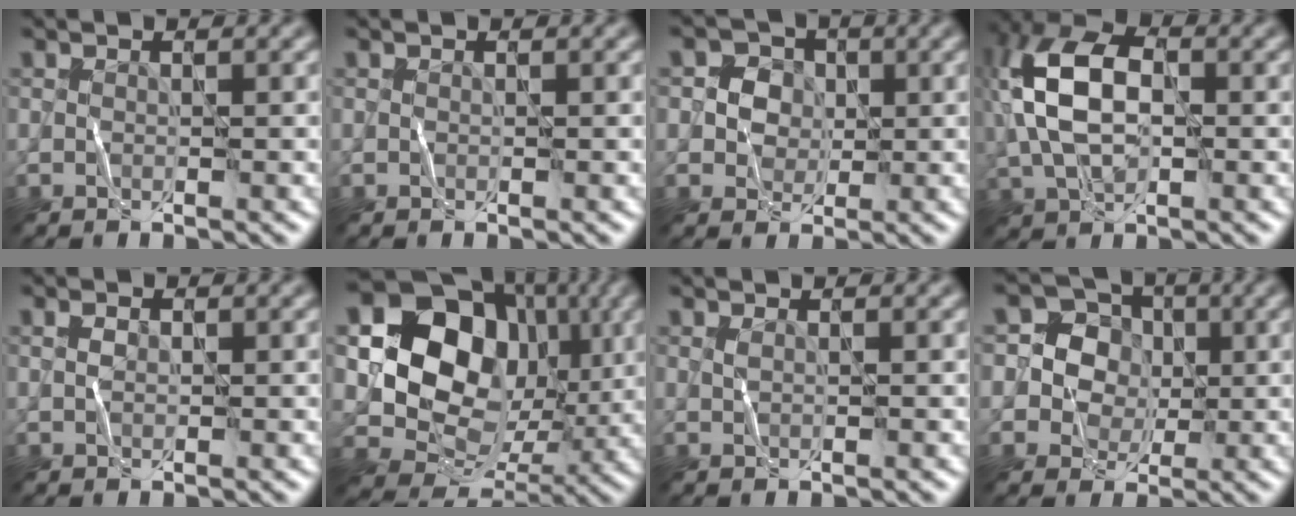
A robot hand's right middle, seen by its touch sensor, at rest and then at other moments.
{"total": 0.0}
{"total": 2.5, "force": [0.1, 2.4, 0.9], "torque": [-0.014, 0.002, -0.001]}
{"total": 9.3, "force": [0.4, 5.7, 7.3], "torque": [-0.179, 0.018, -0.001]}
{"total": 0.7, "force": [0.1, 0.6, 0.4], "torque": [-0.011, 0.001, 0.002]}
{"total": 14.1, "force": [2.5, 11.6, 7.7], "torque": [-0.132, 0.013, 0.045]}
{"total": 0.0}
{"total": 4.2, "force": [0.0, 3.9, 1.4], "torque": [-0.016, 0.006, -0.016]}